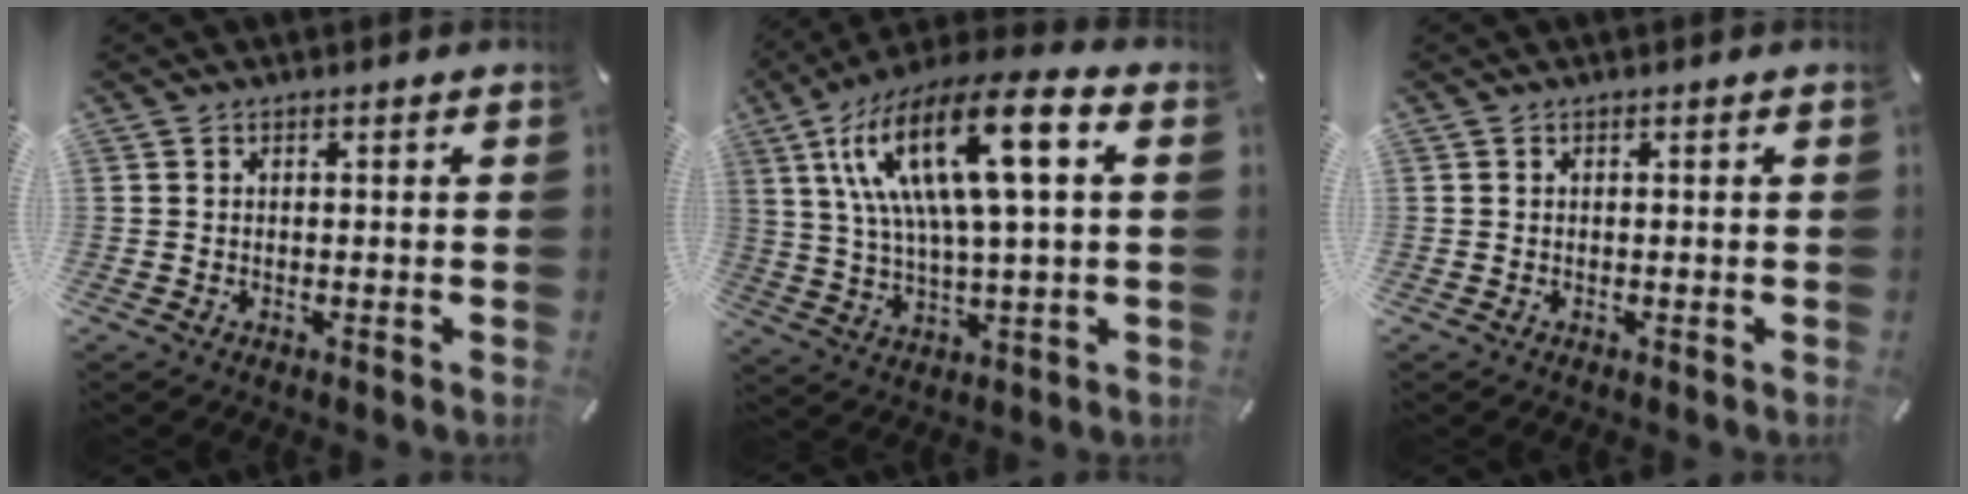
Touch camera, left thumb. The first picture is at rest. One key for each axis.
{"total": 19.7, "fx": 7.2, "fy": 6.0, "fz": 17.3, "tx": -0.369, "ty": -0.017, "tz": 0.108}
{"total": 0.0}